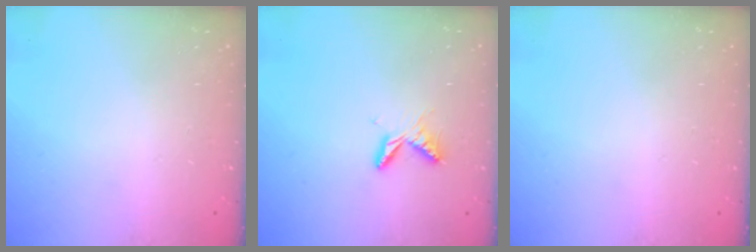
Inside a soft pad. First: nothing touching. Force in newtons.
{"total": 6.6, "press": 6.5, "slide": 0.6}
{"total": 0.0}